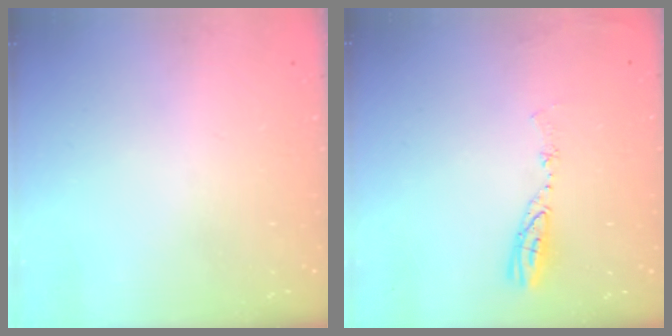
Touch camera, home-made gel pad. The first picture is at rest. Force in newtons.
{"total": 5.0, "press": 5.0, "slide": 0.6}